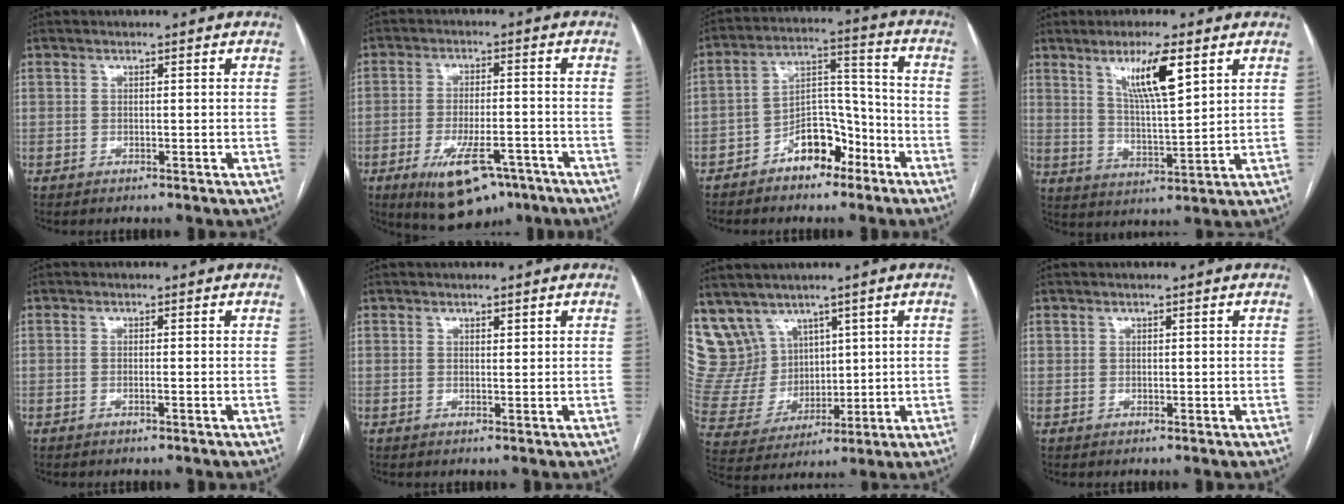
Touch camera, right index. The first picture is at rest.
{"total": 11.4, "force": [-6.7, 4.4, 8.1], "torque": [-0.136, -0.008, -0.096]}
{"total": 8.6, "force": [-5.2, 4.7, 5.0], "torque": [-0.082, 0.034, -0.086]}
{"total": 9.4, "force": [4.9, 1.0, 7.9], "torque": [-0.142, -0.007, 0.090]}
{"total": 0.5, "force": [-0.2, -0.1, 0.5], "torque": [-0.010, 0.000, -0.003]}
{"total": 1.0, "force": [0.7, 0.3, 0.6], "torque": [-0.009, -0.002, 0.012]}
{"total": 10.7, "force": [7.6, 7.4, 1.2], "torque": [-0.051, 0.042, 0.177]}
{"total": 0.7, "force": [0.5, 0.5, 0.2], "torque": [0.004, -0.001, 0.008]}